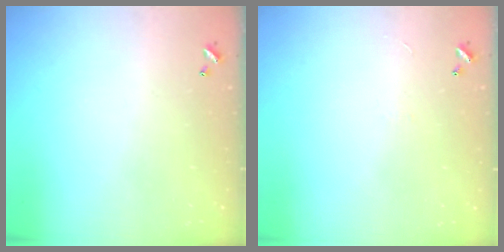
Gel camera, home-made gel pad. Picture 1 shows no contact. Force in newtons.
{"total": 1.3, "press": 1.3, "slide": 0.4}